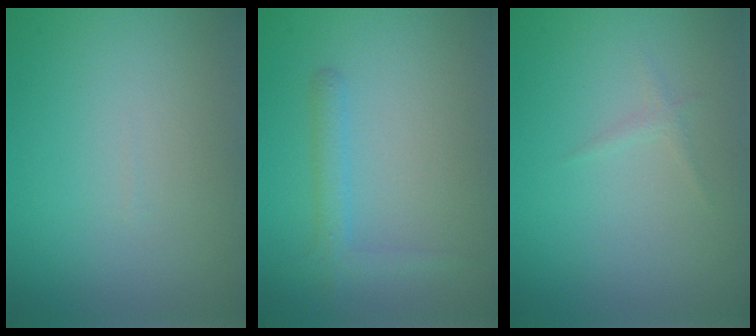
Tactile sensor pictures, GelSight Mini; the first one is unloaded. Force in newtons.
{"total": 1.9, "press": 1.9, "slide": 0.1}
{"total": 0.6, "press": 0.6, "slide": 0.0}